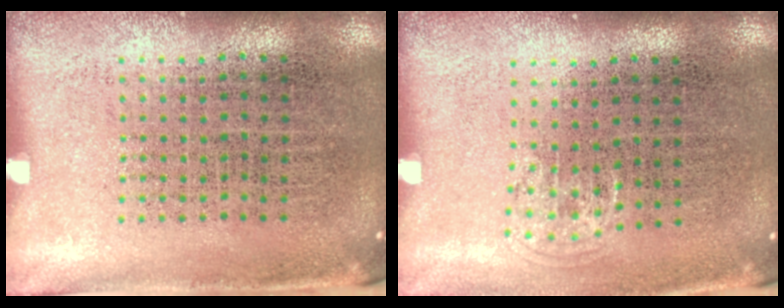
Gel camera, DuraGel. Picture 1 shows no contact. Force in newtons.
{"total": 0.7, "press": 0.5, "slide": 0.4}